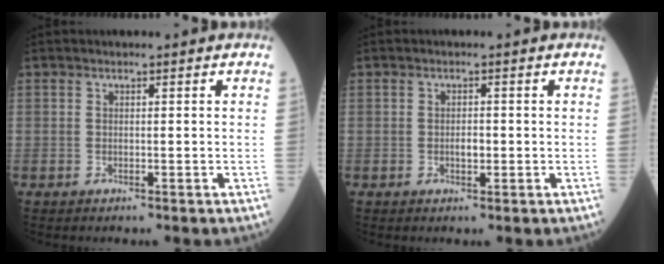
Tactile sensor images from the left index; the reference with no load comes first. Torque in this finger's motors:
{"motor_torque": [0.39, 0.20, 0.02, 0.00]}